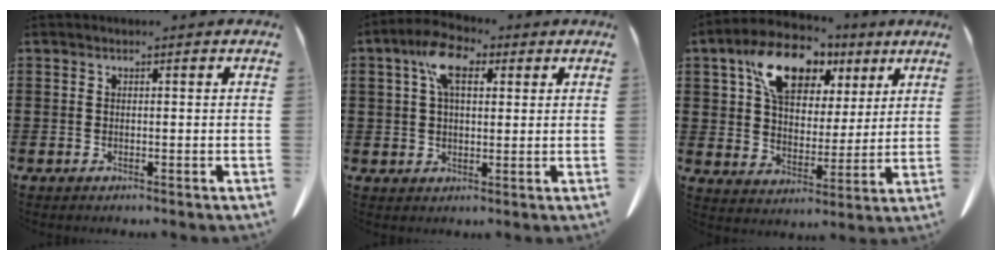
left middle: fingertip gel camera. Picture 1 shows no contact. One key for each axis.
{"total": 7.3, "fx": 3.3, "fy": 3.5, "fz": 5.5, "tx": -0.120, "ty": 0.016, "tz": 0.058}
{"total": 13.0, "fx": 7.3, "fy": 7.6, "fz": 7.5, "tx": -0.144, "ty": -0.002, "tz": 0.132}